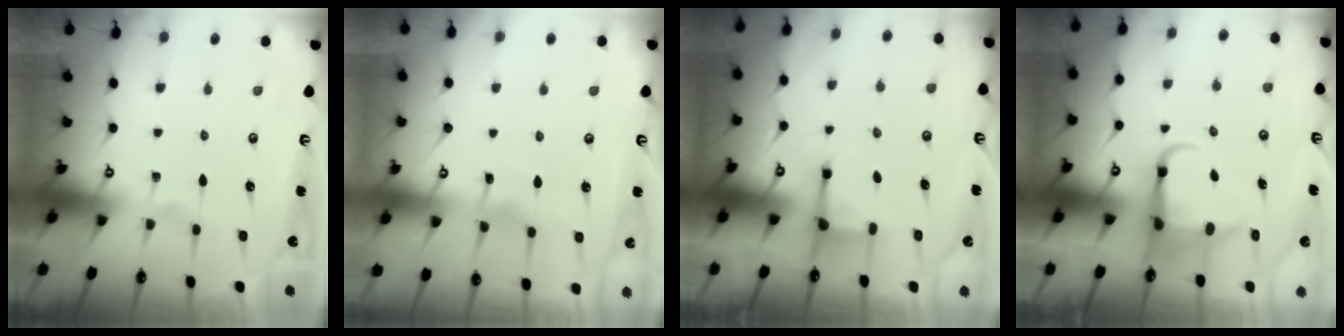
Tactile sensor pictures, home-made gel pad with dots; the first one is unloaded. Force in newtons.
{"total": 4.8, "press": 4.8, "slide": 0.6}
{"total": 3.0, "press": 3.0, "slide": 0.4}
{"total": 5.7, "press": 5.6, "slide": 1.0}